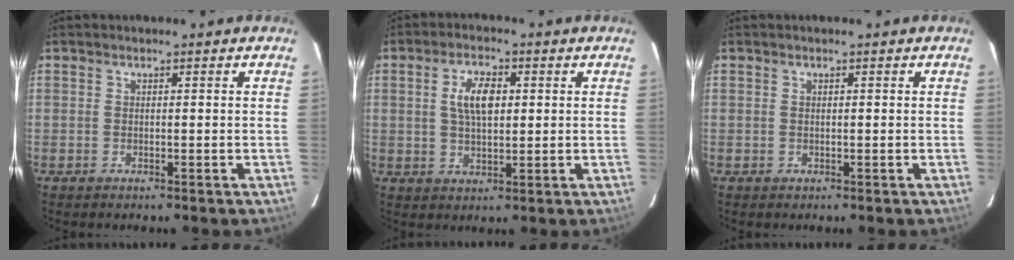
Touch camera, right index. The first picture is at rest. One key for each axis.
{"total": 6.4, "fx": 1.4, "fy": 3.0, "fz": 5.5, "tx": -0.102, "ty": 0.009, "tz": 0.027}
{"total": 0.0}